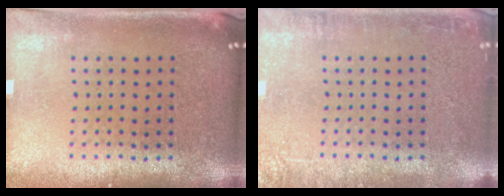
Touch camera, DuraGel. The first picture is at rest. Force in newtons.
{"total": 2.6, "press": 2.5, "slide": 0.5}